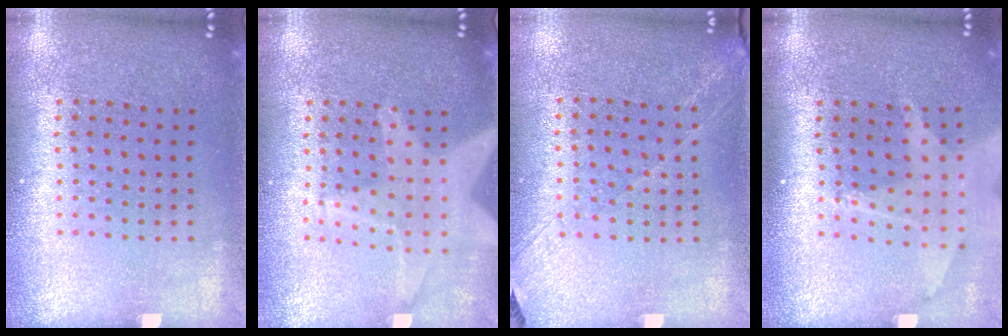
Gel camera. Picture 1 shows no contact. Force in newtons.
{"total": 1.3, "press": 1.2, "slide": 0.3}
{"total": 1.2, "press": 1.0, "slide": 0.7}
{"total": 1.8, "press": 1.5, "slide": 1.0}